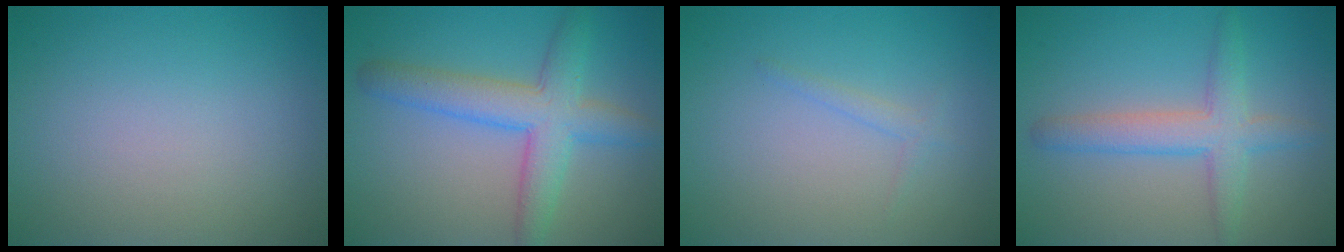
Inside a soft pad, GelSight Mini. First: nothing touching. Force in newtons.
{"total": 5.4, "press": 5.4, "slide": 0.2}
{"total": 1.0, "press": 1.0, "slide": 0.1}
{"total": 3.8, "press": 3.8, "slide": 0.3}